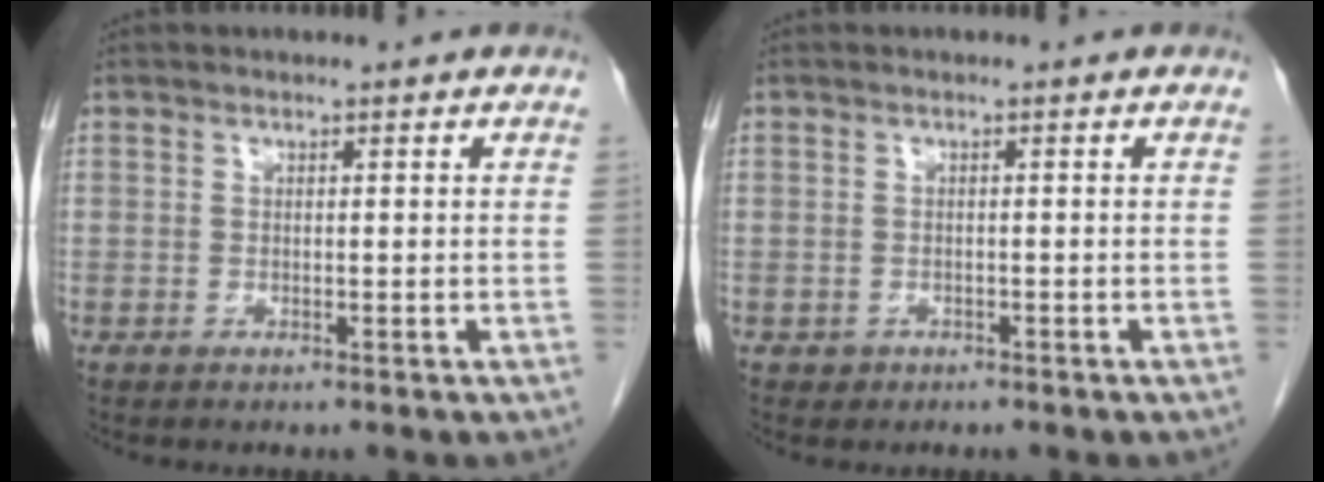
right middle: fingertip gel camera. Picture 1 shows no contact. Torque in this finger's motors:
{"motor_torque": [-0.40, 0.00, -0.04, 0.00]}